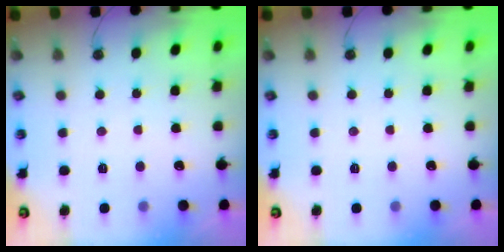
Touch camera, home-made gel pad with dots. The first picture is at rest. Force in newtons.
{"total": 0.0}